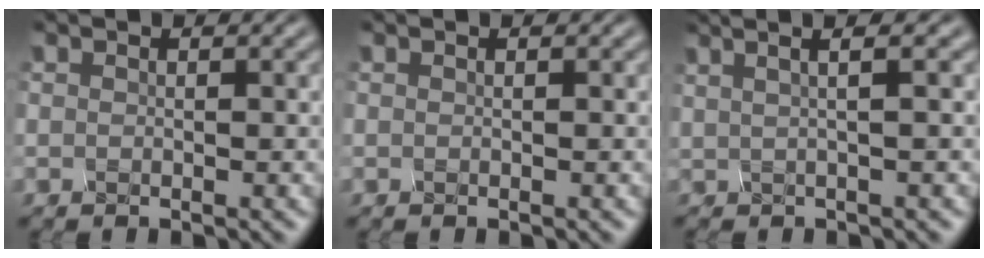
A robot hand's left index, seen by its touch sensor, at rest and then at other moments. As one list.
[{"total": 0.0}, {"total": 3.0, "force": [1.4, 0.2, 2.7], "torque": [-0.038, 0.022, 0.005]}]